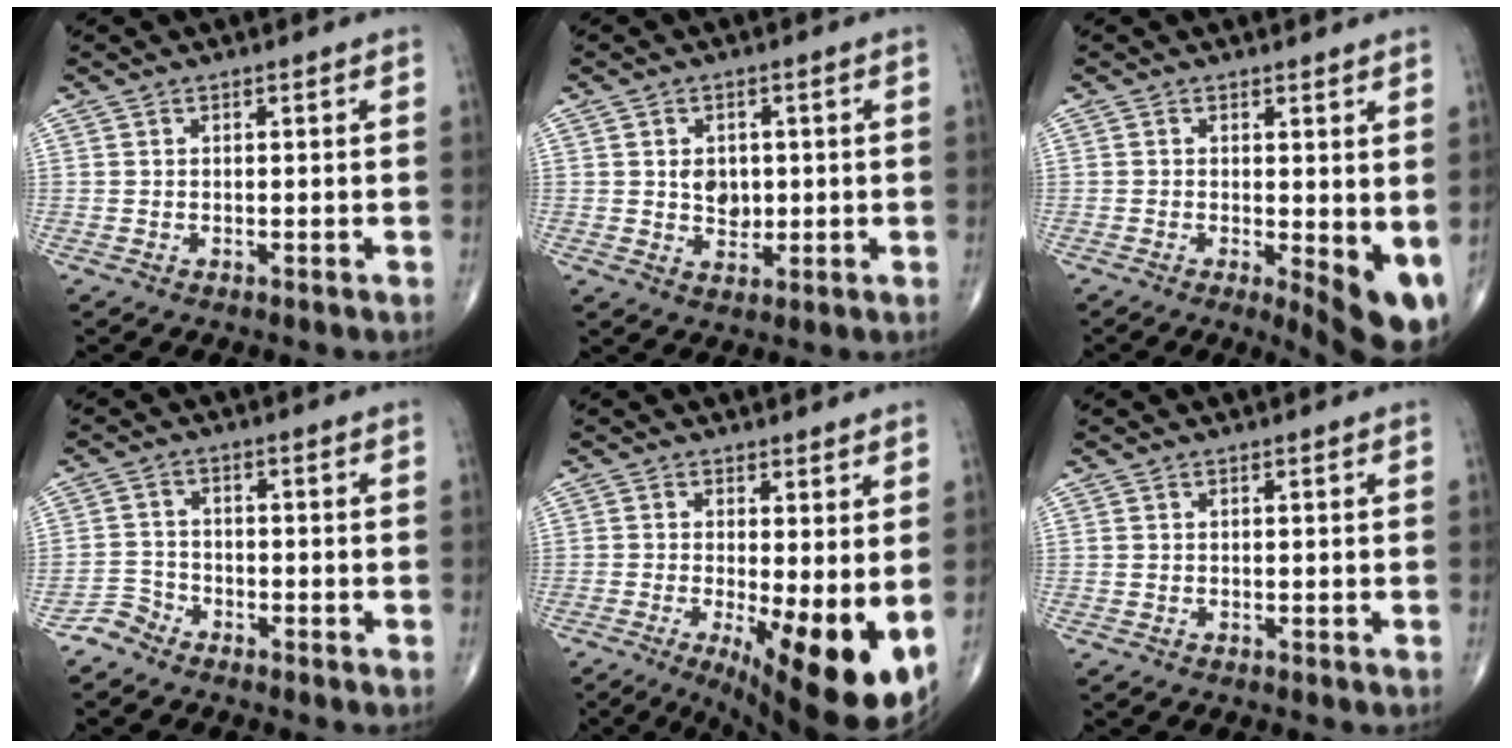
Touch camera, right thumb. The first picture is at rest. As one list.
[{"total": 4.4, "force": [0.4, 3.5, 2.8], "torque": [-0.025, -0.003, 0.012]}, {"total": 8.7, "force": [-0.7, 2.9, 8.1], "torque": [-0.104, -0.019, -0.005]}, {"total": 3.0, "force": [-2.7, 1.4, -0.3], "torque": [0.013, 0.004, -0.061]}, {"total": 13.6, "force": [-2.5, 4.0, 12.7], "torque": [-0.184, -0.026, -0.023]}, {"total": 0.0}]